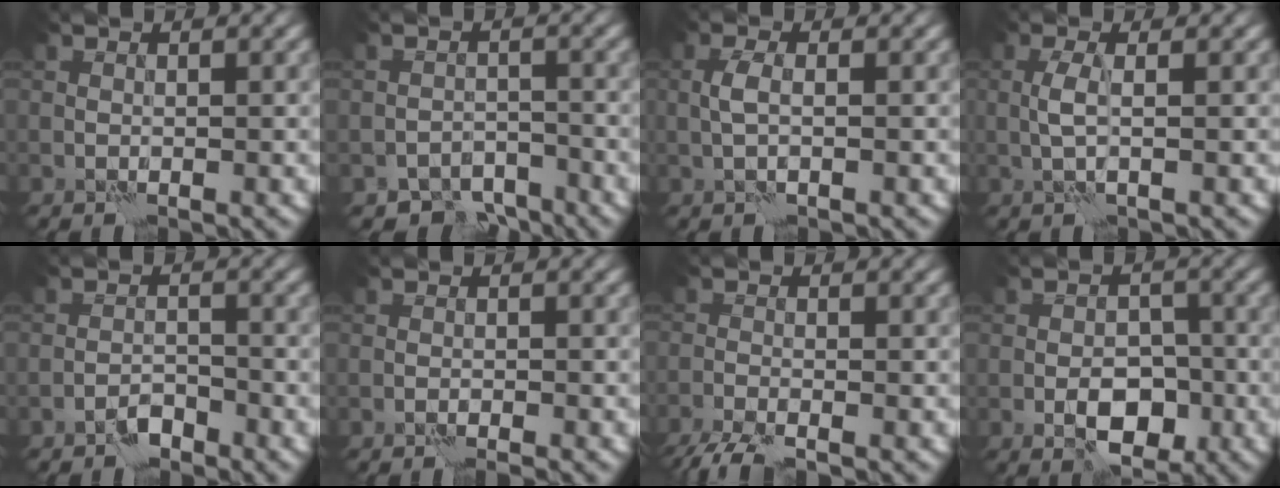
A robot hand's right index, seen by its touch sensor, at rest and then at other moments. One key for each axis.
{"total": 4.7, "fx": -4.1, "fy": 2.2, "fz": 0.9, "tx": 0.002, "ty": -0.003, "tz": -0.066}
{"total": 1.6, "fx": -0.2, "fy": 0.4, "fz": 1.5, "tx": -0.034, "ty": 0.006, "tz": -0.007}
{"total": 1.4, "fx": -0.1, "fy": -0.2, "fz": 1.4, "tx": -0.034, "ty": 0.006, "tz": -0.003}
{"total": 1.9, "fx": -1.7, "fy": 0.5, "fz": 0.7, "tx": -0.007, "ty": 0.009, "tz": -0.034}
{"total": 0.9, "fx": -0.7, "fy": -0.2, "fz": 0.4, "tx": -0.012, "ty": 0.003, "tz": -0.016}
{"total": 3.7, "fx": -3.2, "fy": 0.3, "fz": 1.9, "tx": -0.042, "ty": -0.013, "tz": -0.069}
{"total": 4.8, "fx": -2.2, "fy": 2.7, "fz": 3.3, "tx": -0.043, "ty": 0.001, "tz": -0.036}